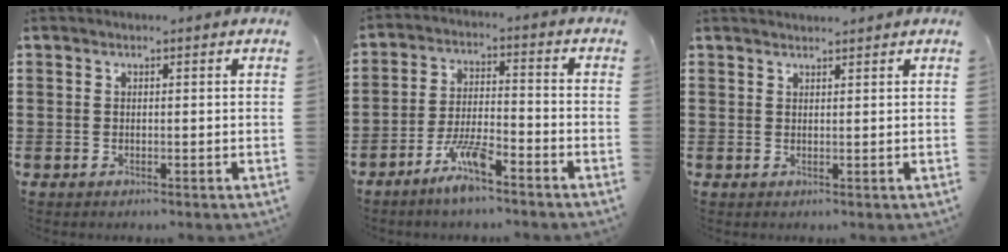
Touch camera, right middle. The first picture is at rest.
{"total": 6.8, "force": [-5.2, 1.3, 4.1], "torque": [-0.094, -0.001, -0.103]}
{"total": 1.2, "force": [1.2, 0.0, 0.0], "torque": [-0.003, -0.001, 0.022]}